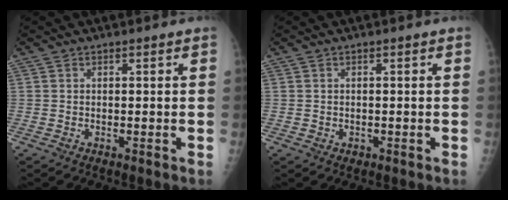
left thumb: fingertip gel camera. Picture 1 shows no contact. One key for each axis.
{"total": 1.2, "fx": -0.3, "fy": 1.1, "fz": 0.4, "tx": -0.005, "ty": 0.001, "tz": -0.002}